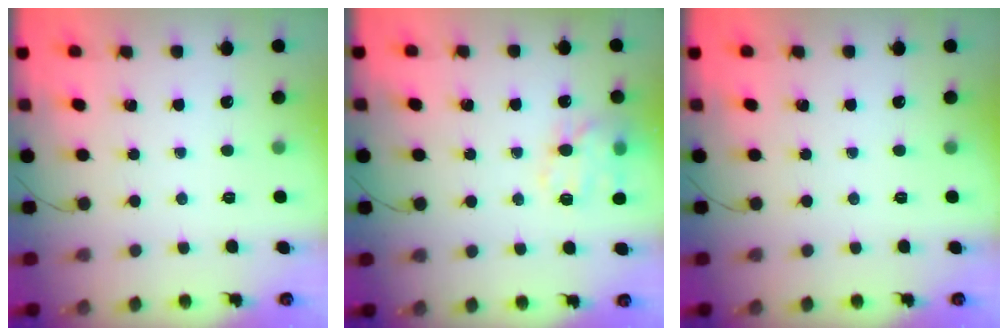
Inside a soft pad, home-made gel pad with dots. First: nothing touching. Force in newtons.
{"total": 13.5, "press": 13.3, "slide": 1.7}
{"total": 0.0}